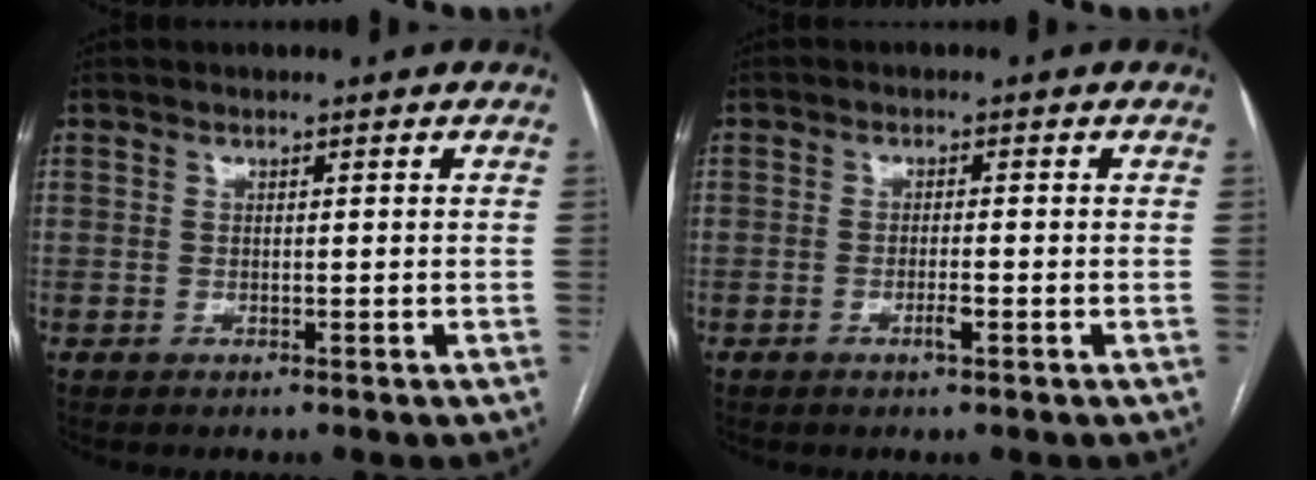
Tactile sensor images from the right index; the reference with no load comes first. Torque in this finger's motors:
{"motor_torque": [-0.23, 0.04, 0.00, 0.00]}